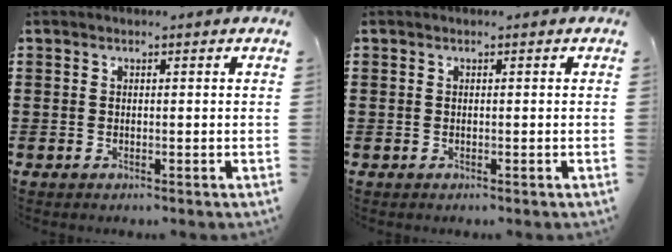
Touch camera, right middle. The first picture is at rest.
{"total": 0.0}